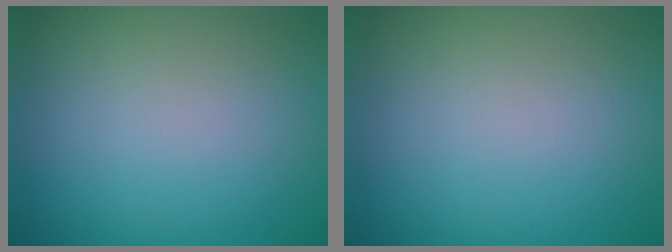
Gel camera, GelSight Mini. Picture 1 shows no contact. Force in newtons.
{"total": 0.0}